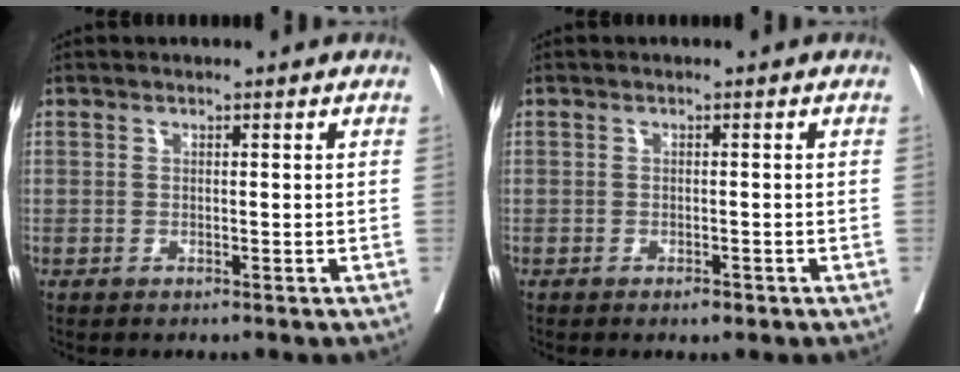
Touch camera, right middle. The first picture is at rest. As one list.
[{"total": 1.0, "force": [-0.7, 0.3, 0.8], "torque": [-0.013, -0.003, -0.006]}]